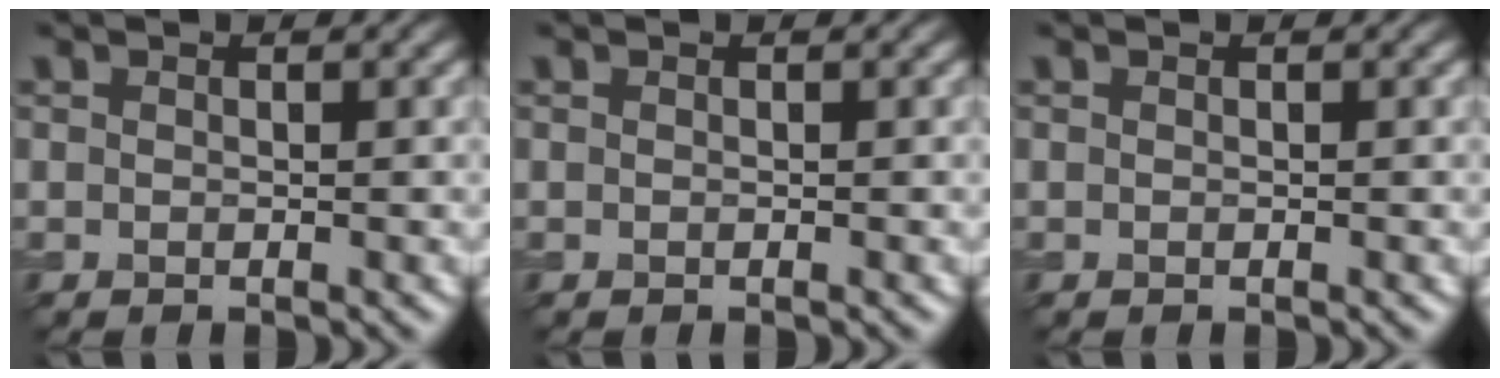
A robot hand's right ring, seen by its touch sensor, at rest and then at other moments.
{"total": 0.0}
{"total": 0.0}